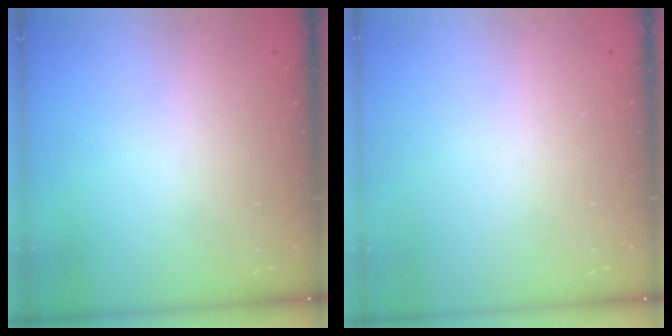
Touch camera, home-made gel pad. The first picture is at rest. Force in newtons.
{"total": 0.0}